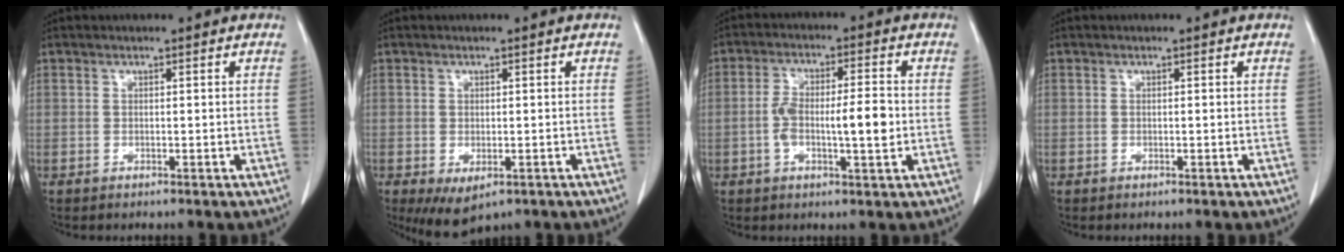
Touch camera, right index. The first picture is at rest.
{"total": 5.2, "force": [-2.6, 2.7, 3.6], "torque": [-0.054, -0.012, -0.032]}
{"total": 8.2, "force": [-1.0, 1.8, 8.0], "torque": [-0.144, 0.009, -0.018]}
{"total": 0.0}